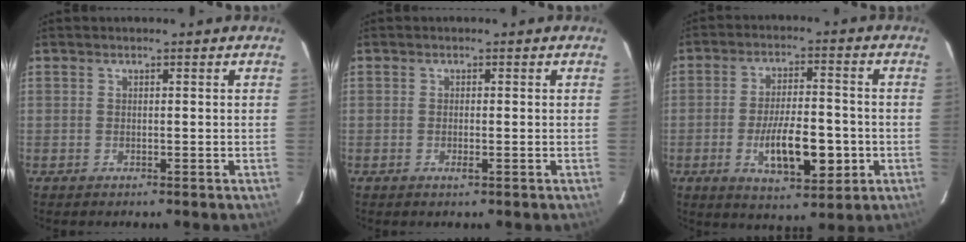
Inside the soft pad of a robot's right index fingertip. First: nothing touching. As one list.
[{"total": 0.8, "force": [-0.3, 0.0, 0.8], "torque": [-0.014, -0.001, -0.004]}, {"total": 11.2, "force": [-3.0, 3.6, 10.1], "torque": [-0.175, -0.001, -0.044]}]